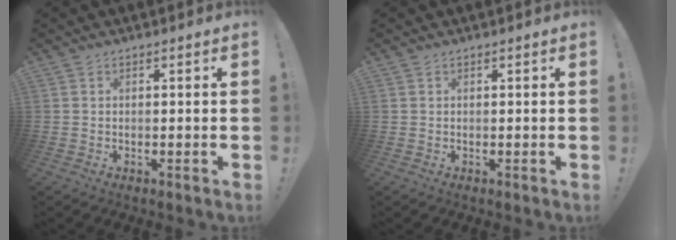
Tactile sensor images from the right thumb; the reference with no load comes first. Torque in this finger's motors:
{"motor_torque": [0.03, -0.06, 0.15, -0.09, -0.02]}